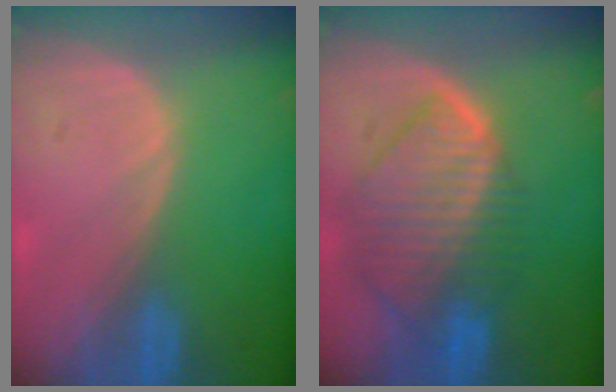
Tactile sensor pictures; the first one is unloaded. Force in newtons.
{"total": 10.1, "press": 8.8, "slide": 5.1}